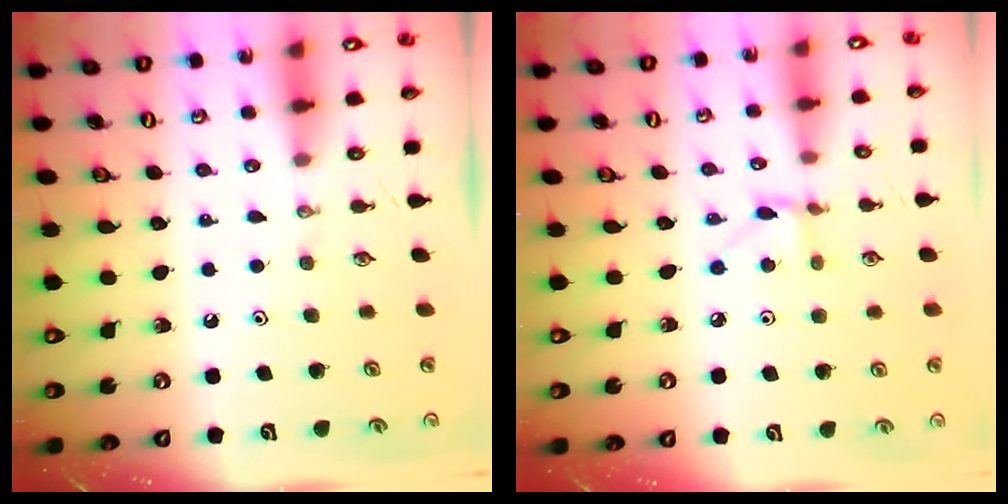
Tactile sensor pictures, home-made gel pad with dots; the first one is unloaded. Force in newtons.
{"total": 2.6, "press": 2.6, "slide": 0.3}